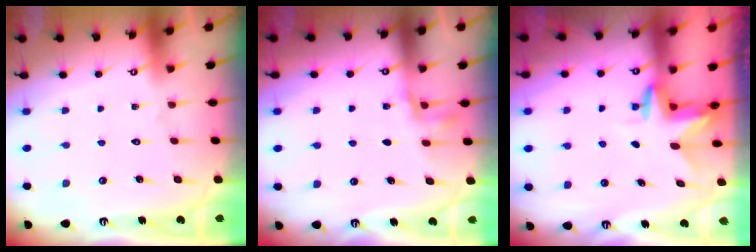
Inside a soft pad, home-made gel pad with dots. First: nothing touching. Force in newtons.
{"total": 2.9, "press": 2.8, "slide": 1.0}
{"total": 3.0, "press": 3.0, "slide": 0.2}